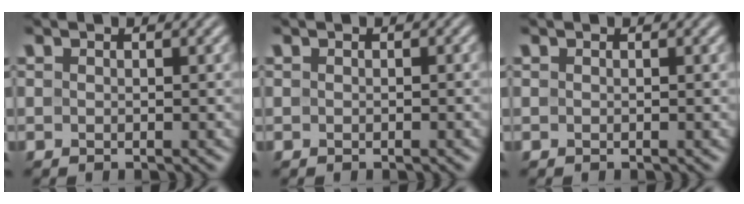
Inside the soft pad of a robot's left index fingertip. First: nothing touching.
{"total": 0.0}
{"total": 0.0}